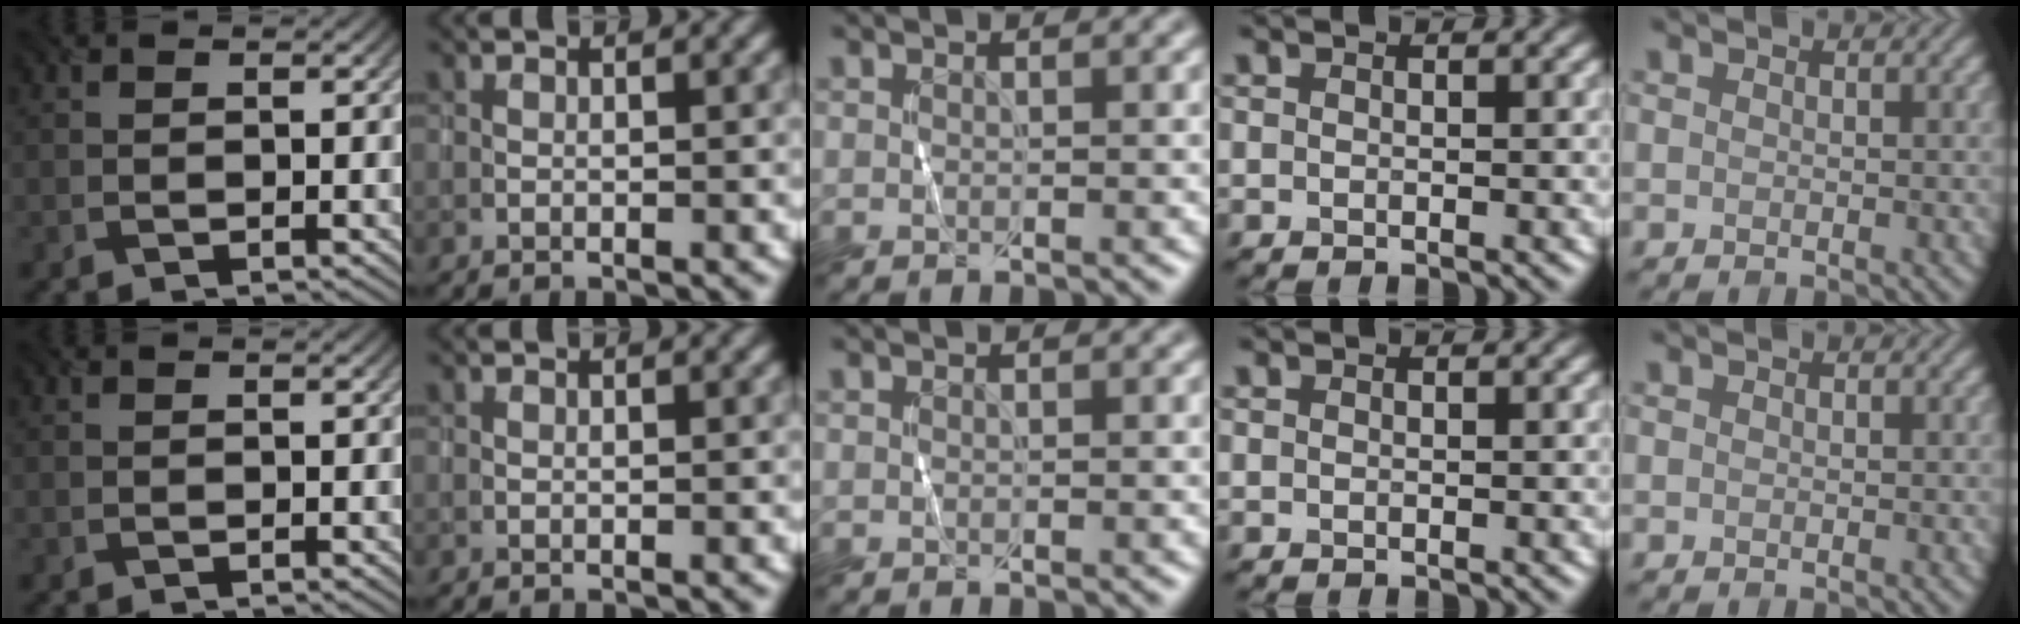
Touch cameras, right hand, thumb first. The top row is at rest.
{}